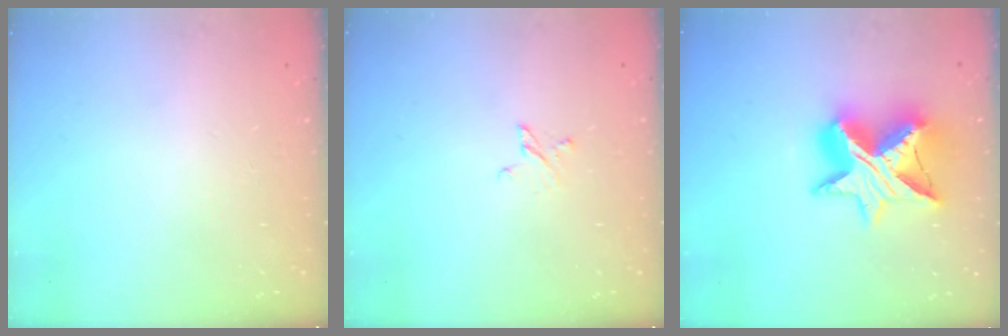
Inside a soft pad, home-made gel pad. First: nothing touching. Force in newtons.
{"total": 2.4, "press": 2.4, "slide": 0.2}
{"total": 16.8, "press": 16.8, "slide": 1.0}